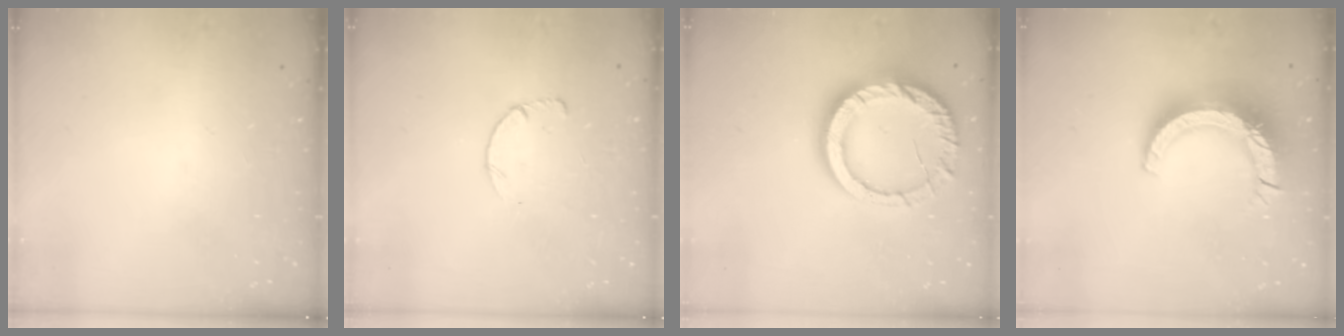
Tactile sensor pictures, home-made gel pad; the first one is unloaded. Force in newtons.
{"total": 2.6, "press": 2.5, "slide": 0.3}
{"total": 13.7, "press": 13.7, "slide": 1.3}
{"total": 14.0, "press": 13.9, "slide": 1.3}